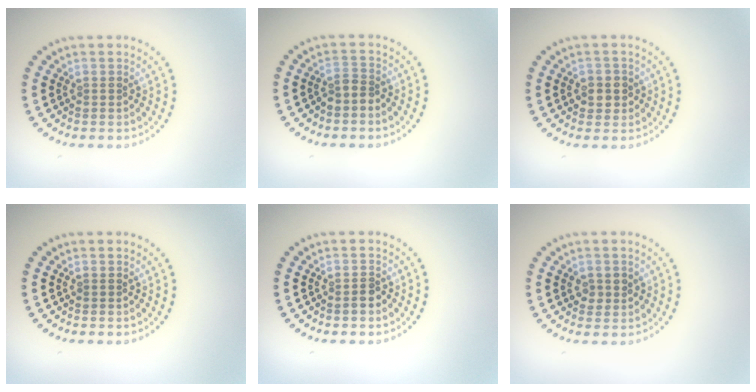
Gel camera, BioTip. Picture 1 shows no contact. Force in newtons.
{"total": 1.6, "press": 1.2, "slide": 1.0}
{"total": 1.9, "press": 1.8, "slide": 0.6}
{"total": 0.0}
{"total": 1.3, "press": 1.1, "slide": 0.6}
{"total": 1.4, "press": 1.4, "slide": 0.3}